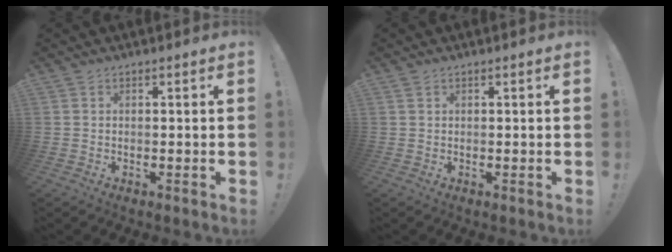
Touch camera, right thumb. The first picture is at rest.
{"total": 0.7, "force": [0.5, 0.3, 0.3], "torque": [0.002, -0.004, 0.008]}